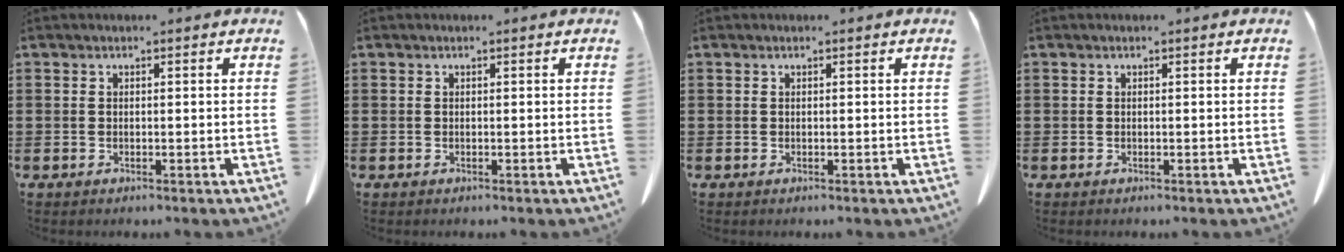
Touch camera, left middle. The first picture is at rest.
{"total": 0.0}
{"total": 0.0}
{"total": 0.0}